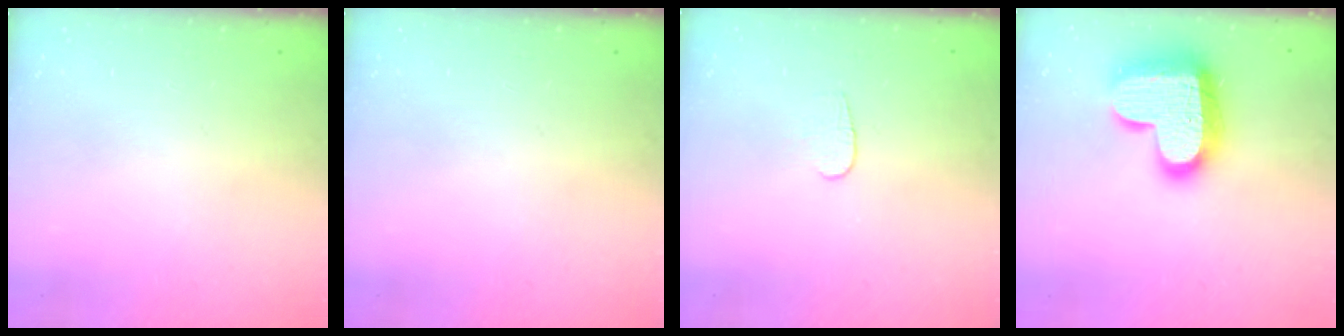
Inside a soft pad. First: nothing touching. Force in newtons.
{"total": 0.0}
{"total": 3.8, "press": 3.8, "slide": 0.4}
{"total": 19.8, "press": 19.8, "slide": 1.5}